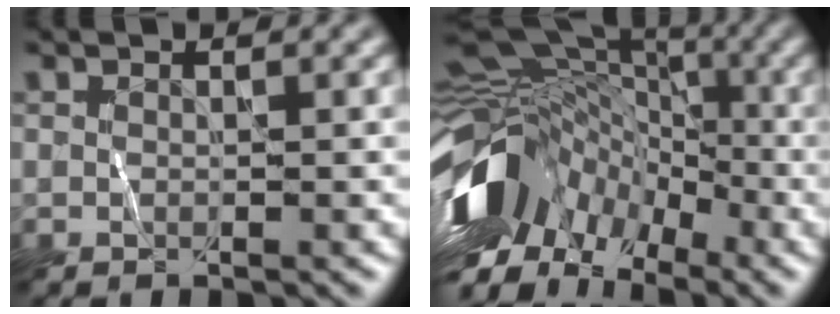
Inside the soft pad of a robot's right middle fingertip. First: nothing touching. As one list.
[{"total": 13.3, "force": [-4.2, 9.3, 8.5], "torque": [-0.167, 0.010, -0.082]}]